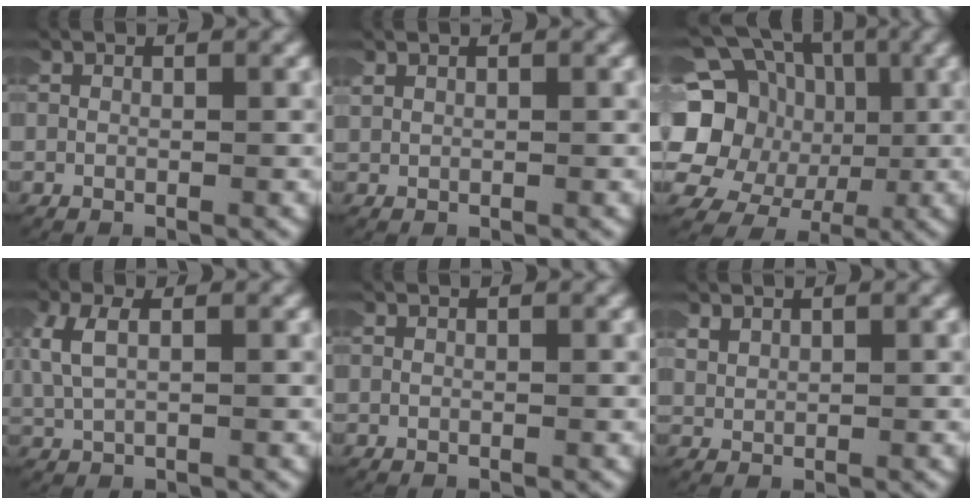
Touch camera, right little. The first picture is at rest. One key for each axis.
{"total": 0.7, "fx": 0.5, "fy": 0.3, "fz": 0.3, "tx": -0.008, "ty": -0.001, "tz": 0.013}
{"total": 14.9, "fx": 1.9, "fy": 12.9, "fz": 7.1, "tx": -0.172, "ty": -0.016, "tz": 0.021}
{"total": 2.6, "fx": 1.0, "fy": 1.2, "fz": 2.0, "tx": -0.052, "ty": 0.008, "tz": 0.022}
{"total": 0.0}
{"total": 1.2, "fx": 0.9, "fy": 0.6, "fz": 0.6, "tx": -0.021, "ty": -0.004, "tz": 0.025}